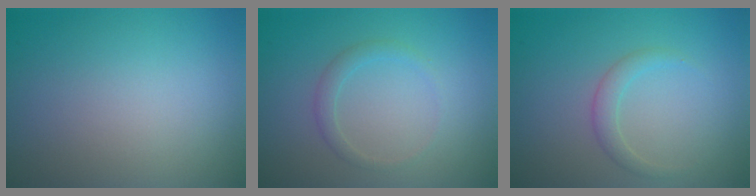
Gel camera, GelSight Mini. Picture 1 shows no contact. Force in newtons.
{"total": 1.4, "press": 1.4, "slide": 0.1}
{"total": 1.6, "press": 1.6, "slide": 0.2}